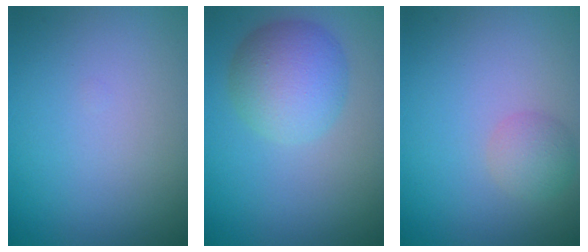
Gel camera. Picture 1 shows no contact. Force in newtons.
{"total": 5.2, "press": 5.2, "slide": 0.2}
{"total": 1.9, "press": 1.9, "slide": 0.1}